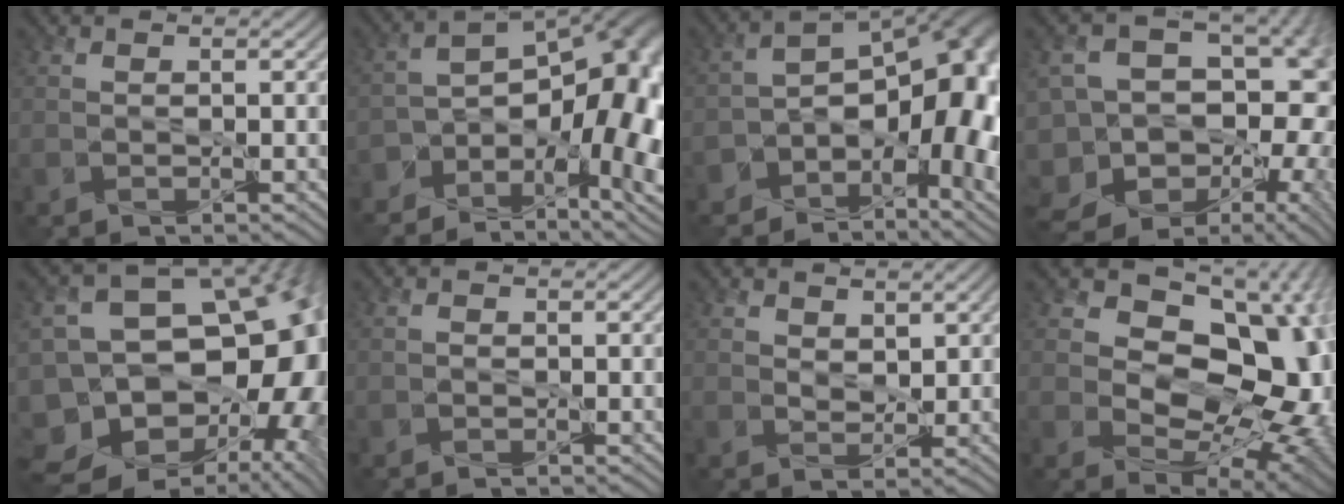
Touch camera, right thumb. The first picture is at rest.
{"total": 15.3, "force": [-6.3, 7.6, 11.7], "torque": [-0.155, -0.025, -0.080]}
{"total": 15.4, "force": [-4.4, 8.6, 11.9], "torque": [-0.153, -0.017, -0.061]}
{"total": 17.5, "force": [-7.9, 10.7, 11.3], "torque": [-0.177, 0.025, -0.080]}
{"total": 20.5, "force": [-8.9, 13.4, 12.8], "torque": [-0.220, 0.000, -0.106]}
{"total": 0.6, "force": [-0.5, 0.2, 0.1], "torque": [-0.002, -0.001, -0.011]}
{"total": 2.7, "force": [1.3, 1.7, 1.6], "torque": [-0.044, -0.006, 0.017]}
{"total": 16.4, "force": [1.7, 11.6, 11.5], "torque": [-0.141, 0.008, 0.028]}